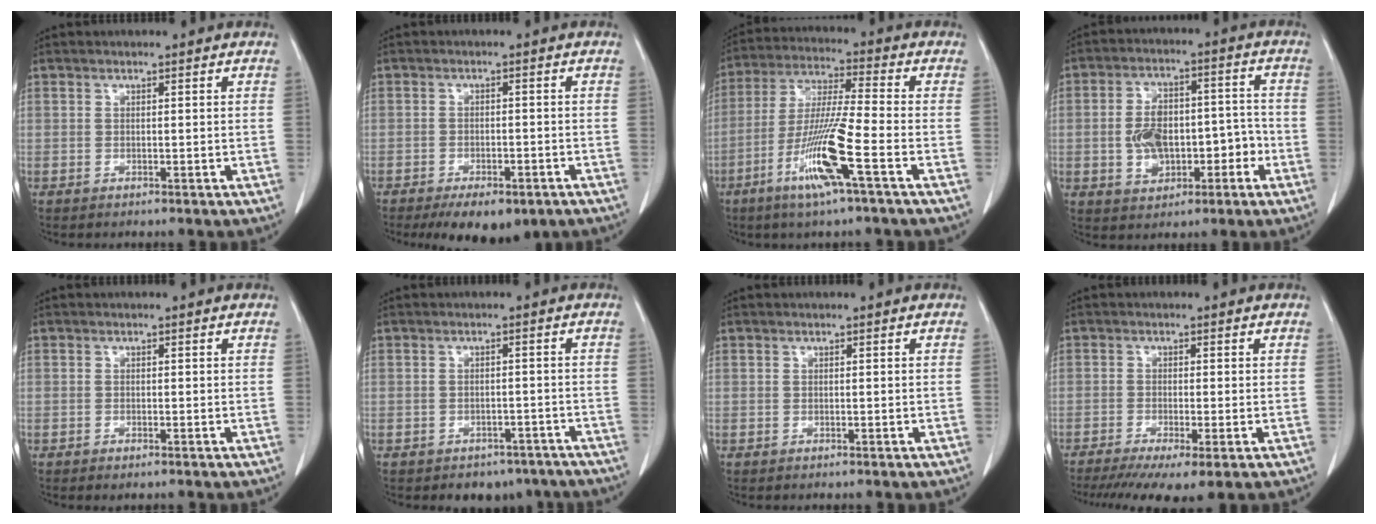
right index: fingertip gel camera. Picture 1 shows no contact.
{"total": 8.8, "force": [-6.1, 3.6, 5.2], "torque": [-0.066, -0.005, -0.083]}
{"total": 12.7, "force": [-5.5, -0.4, 11.4], "torque": [-0.230, -0.018, -0.108]}
{"total": 9.8, "force": [-2.4, 5.8, 7.5], "torque": [-0.134, 0.034, -0.029]}
{"total": 0.7, "force": [-0.4, 0.2, 0.5], "torque": [-0.009, -0.001, -0.002]}
{"total": 6.4, "force": [-5.1, 3.6, 1.1], "torque": [0.005, 0.012, -0.057]}
{"total": 0.0}
{"total": 8.5, "force": [-5.6, 1.3, 6.3], "torque": [-0.098, -0.019, -0.091]}